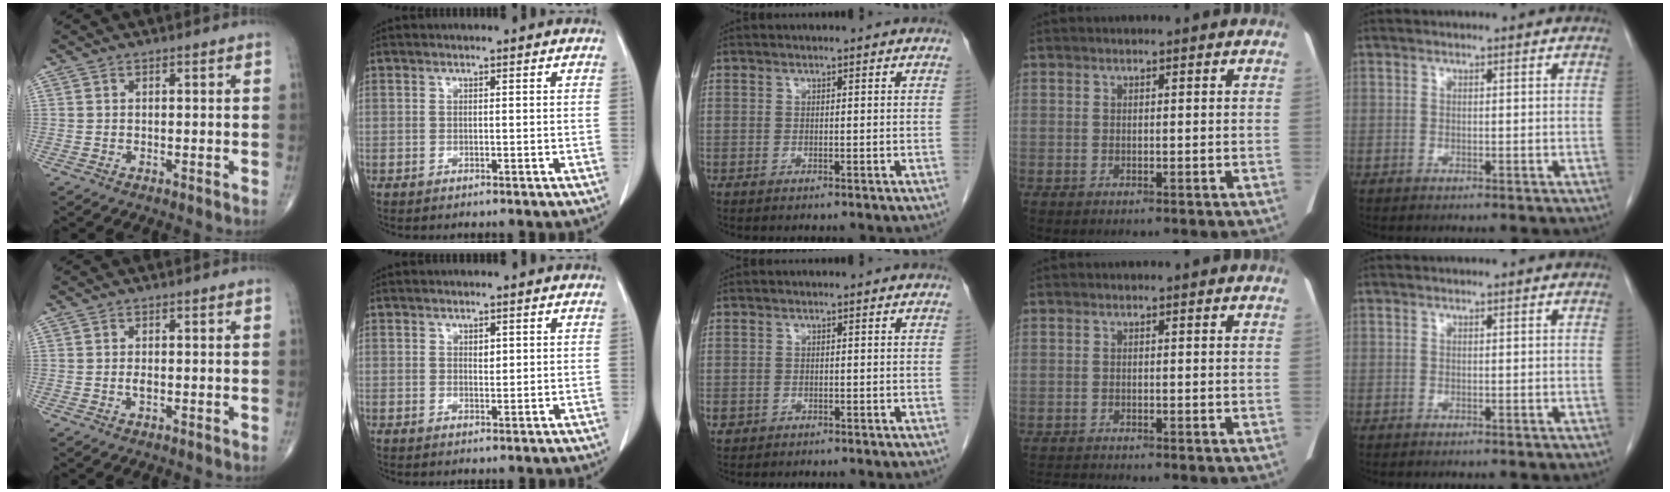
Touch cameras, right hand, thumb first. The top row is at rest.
{"thumb": {"total": 1.1, "force": [-0.2, 0.5, 1.0], "torque": [-0.019, -0.001, -0.003]}, "index": {"total": 1.0, "force": [0.4, 0.6, 0.8], "torque": [-0.009, -0.003, 0.007]}, "middle": {"total": 1.1, "force": [-0.4, 1.0, 0.4], "torque": [-0.009, 0.003, -0.003]}, "ring": {"total": 2.1, "force": [-2.1, -0.5, 0.0], "torque": [-0.007, -0.015, -0.037]}}